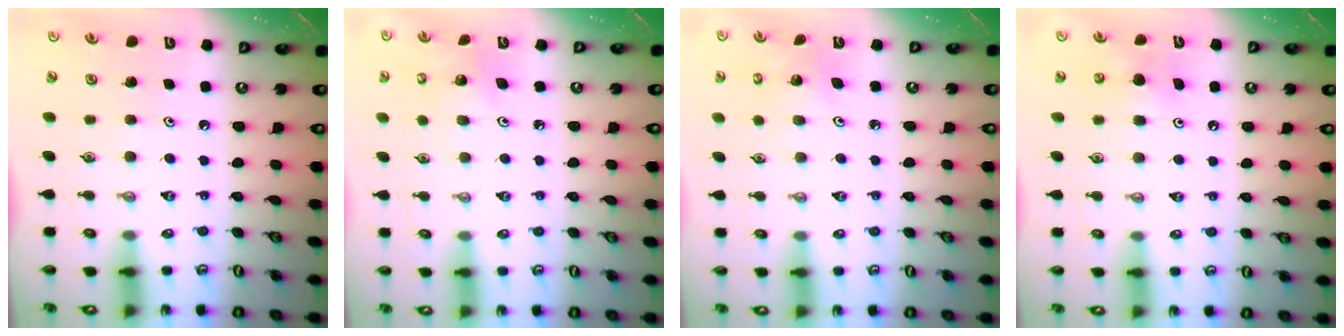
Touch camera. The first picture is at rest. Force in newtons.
{"total": 3.6, "press": 3.6, "slide": 0.3}
{"total": 2.4, "press": 2.4, "slide": 0.1}
{"total": 5.3, "press": 5.0, "slide": 1.7}